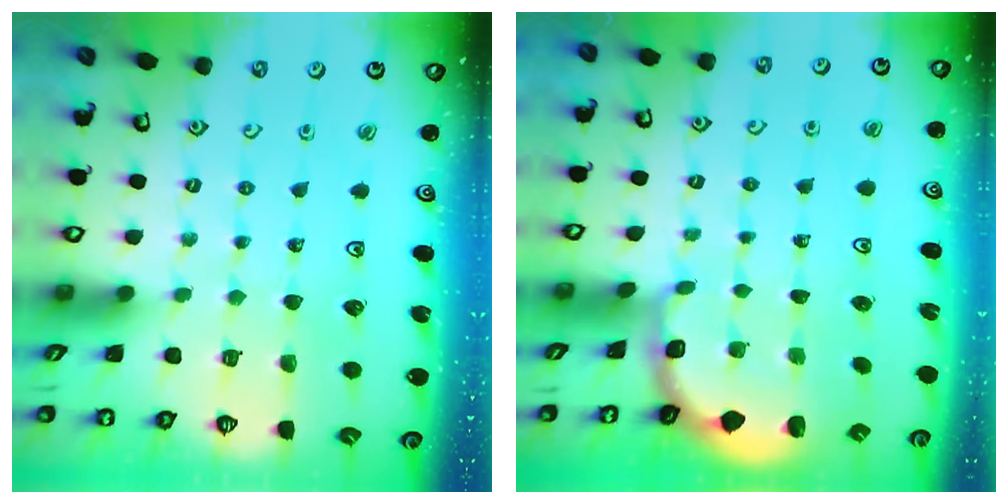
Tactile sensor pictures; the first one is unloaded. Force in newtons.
{"total": 1.8, "press": 1.7, "slide": 0.7}